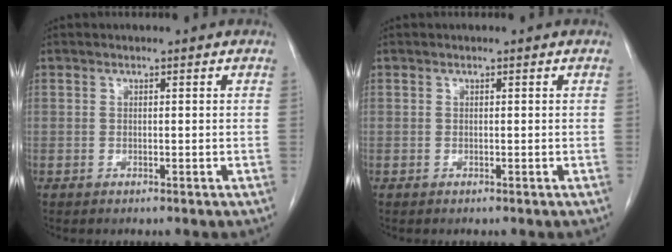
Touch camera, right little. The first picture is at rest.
{"total": 0.0}